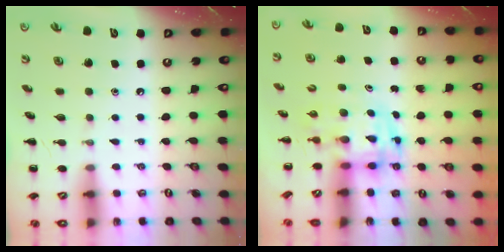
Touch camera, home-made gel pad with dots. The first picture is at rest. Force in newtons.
{"total": 3.5, "press": 3.4, "slide": 0.7}